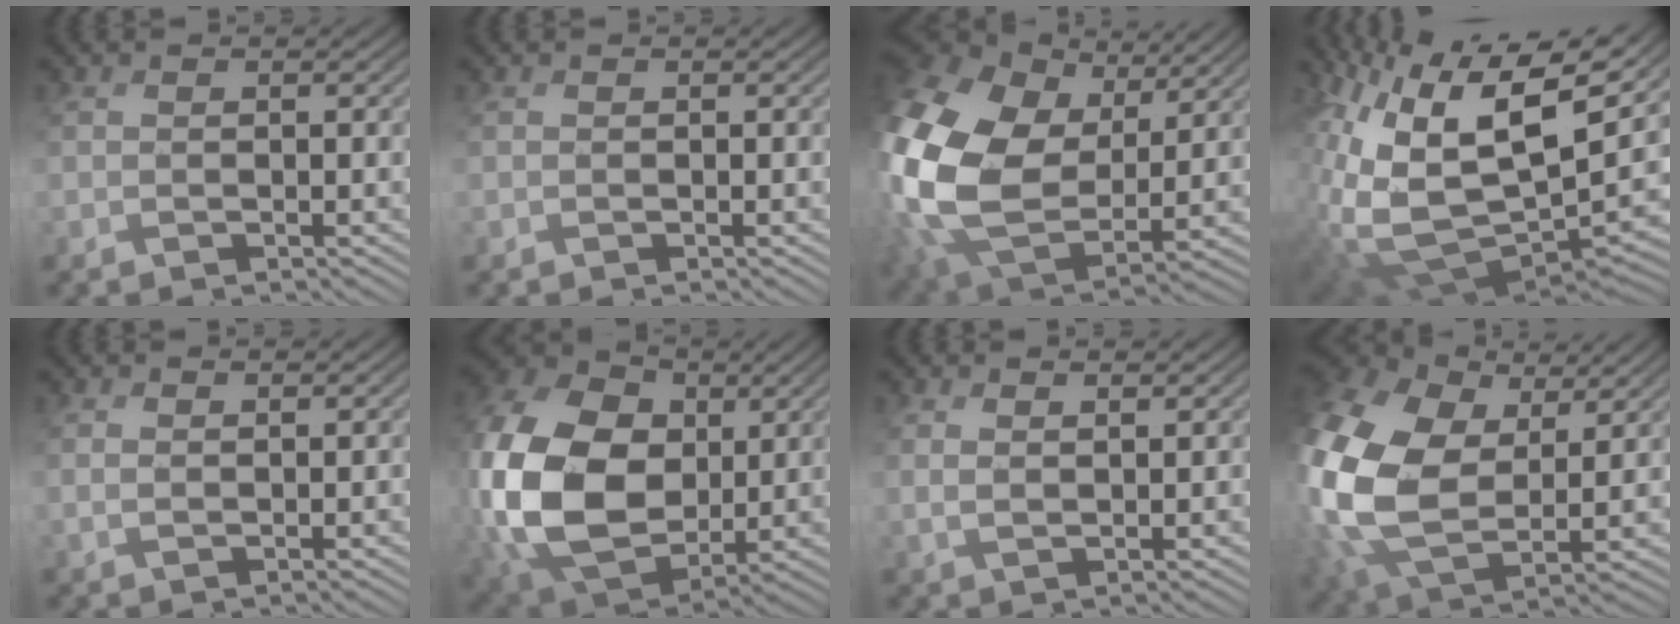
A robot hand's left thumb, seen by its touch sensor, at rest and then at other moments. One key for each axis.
{"total": 0.0}
{"total": 19.9, "fx": 4.0, "fy": 14.3, "fz": 13.2, "tx": -0.367, "ty": -0.021, "tz": 0.106}
{"total": 16.1, "fx": 4.0, "fy": 8.0, "fz": 13.4, "tx": -0.293, "ty": -0.020, "tz": 0.105}
{"total": 1.2, "fx": 0.9, "fy": 0.4, "fz": 0.7, "tx": -0.017, "ty": -0.001, "tz": 0.020}
{"total": 19.2, "fx": 0.8, "fy": 14.2, "fz": 12.9, "tx": -0.350, "ty": -0.021, "tz": 0.029}
{"total": 2.3, "fx": 1.6, "fy": 0.6, "fz": 1.5, "tx": -0.028, "ty": -0.001, "tz": 0.036}
{"total": 18.3, "fx": 2.8, "fy": 12.5, "fz": 13.1, "tx": -0.366, "ty": -0.018, "tz": 0.071}